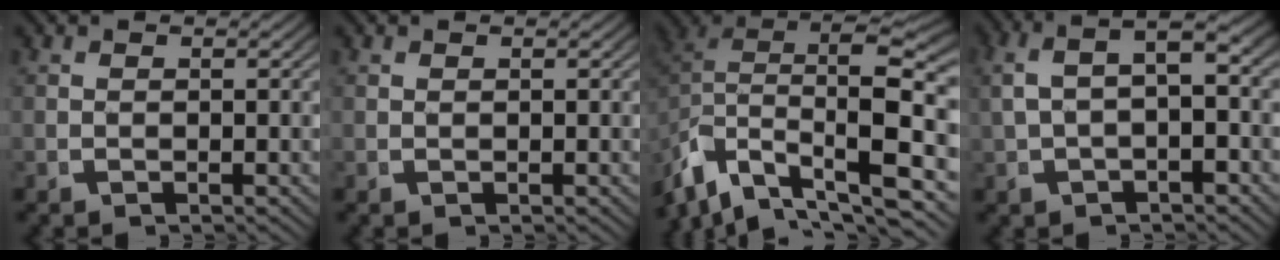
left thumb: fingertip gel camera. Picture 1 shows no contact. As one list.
[{"total": 0.0}, {"total": 14.5, "force": [-2.4, 9.3, 10.9], "torque": [-0.170, -0.025, -0.041]}, {"total": 5.9, "force": [0.8, 3.4, 4.8], "torque": [-0.079, 0.017, 0.012]}]